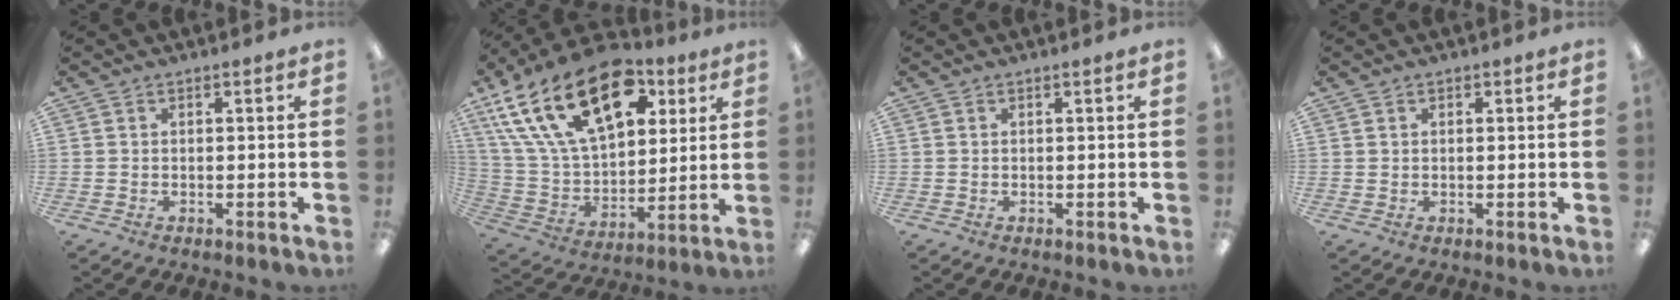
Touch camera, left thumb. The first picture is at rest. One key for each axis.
{"total": 27.0, "fx": 12.6, "fy": 15.9, "fz": 17.9, "tx": -0.330, "ty": -0.061, "tz": 0.224}
{"total": 0.0}
{"total": 0.7, "fx": 0.4, "fy": 0.6, "fz": 0.0, "tx": 0.000, "ty": 0.003, "tz": 0.007}